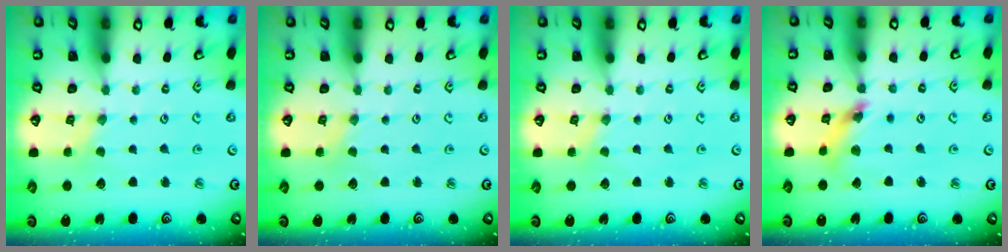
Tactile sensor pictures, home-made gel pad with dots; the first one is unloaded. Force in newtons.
{"total": 0.0}
{"total": 0.7, "press": 0.7, "slide": 0.2}
{"total": 8.4, "press": 8.4, "slide": 0.8}